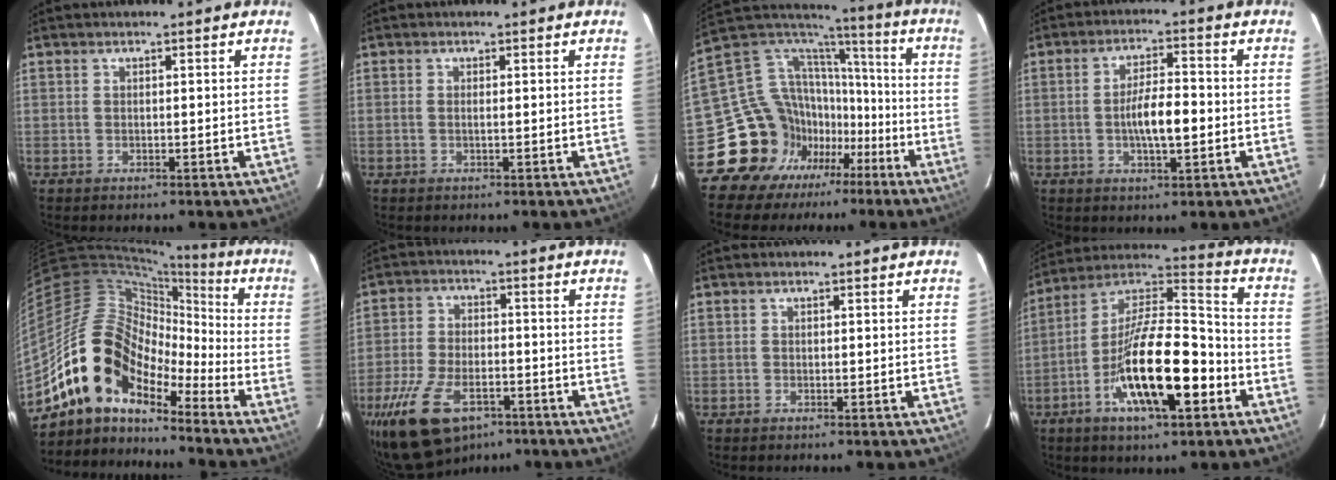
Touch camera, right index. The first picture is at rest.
{"total": 0.6, "force": [-0.1, 0.0, 0.6], "torque": [-0.012, 0.000, -0.003]}
{"total": 18.2, "force": [-11.0, 14.0, 4.0], "torque": [-0.101, 0.068, -0.180]}
{"total": 7.1, "force": [-1.2, 2.0, 6.7], "torque": [-0.123, 0.002, -0.017]}
{"total": 14.8, "force": [-11.2, 7.1, 6.6], "torque": [-0.116, 0.020, -0.219]}
{"total": 16.6, "force": [-10.0, 8.6, 10.1], "torque": [-0.230, -0.025, -0.176]}
{"total": 0.0}
{"total": 19.6, "force": [-7.6, 6.4, 17.0], "torque": [-0.305, -0.004, -0.135]}